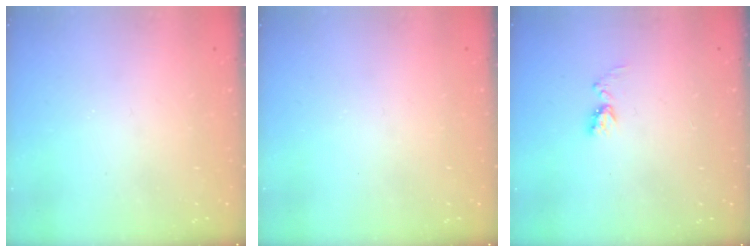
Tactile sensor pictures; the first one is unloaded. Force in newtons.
{"total": 0.0}
{"total": 6.0, "press": 6.0, "slide": 0.7}